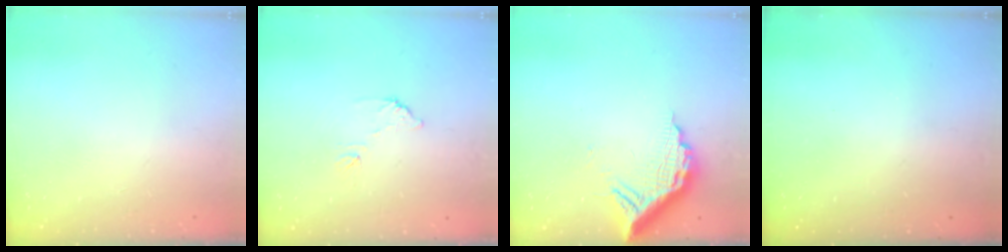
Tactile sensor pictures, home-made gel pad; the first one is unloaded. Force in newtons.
{"total": 6.6, "press": 6.6, "slide": 0.4}
{"total": 12.0, "press": 12.0, "slide": 1.1}
{"total": 3.0, "press": 3.0, "slide": 0.1}